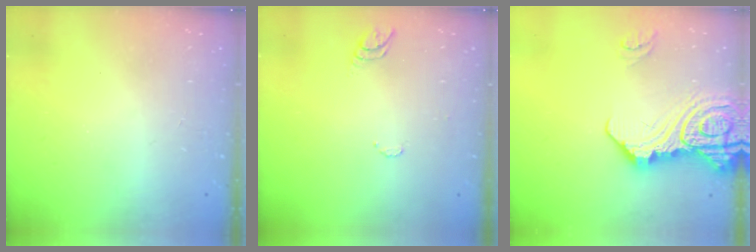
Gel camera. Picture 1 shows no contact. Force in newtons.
{"total": 5.3, "press": 5.2, "slide": 0.5}
{"total": 19.9, "press": 19.7, "slide": 2.5}